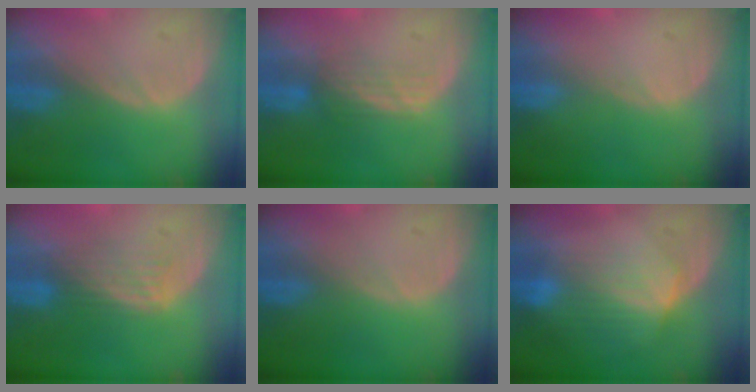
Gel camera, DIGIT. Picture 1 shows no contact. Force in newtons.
{"total": 3.4, "press": 2.9, "slide": 1.9}
{"total": 0.0}
{"total": 4.4, "press": 3.7, "slide": 2.3}
{"total": 0.0}
{"total": 7.1, "press": 6.4, "slide": 3.1}